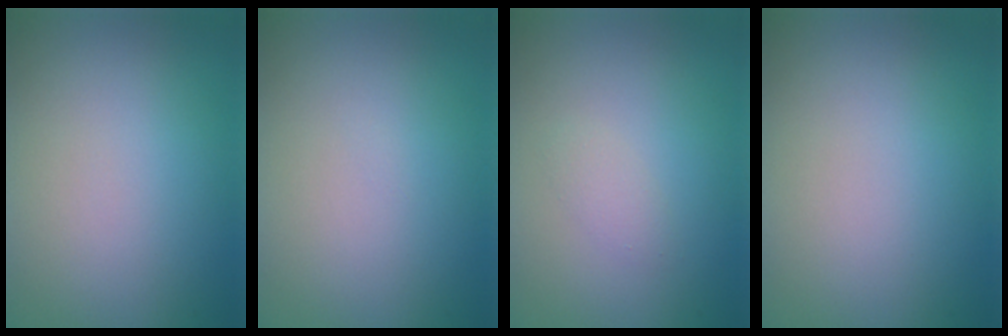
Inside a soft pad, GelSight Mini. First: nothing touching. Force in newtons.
{"total": 0.0}
{"total": 1.0, "press": 1.0, "slide": 0.0}
{"total": 0.0}